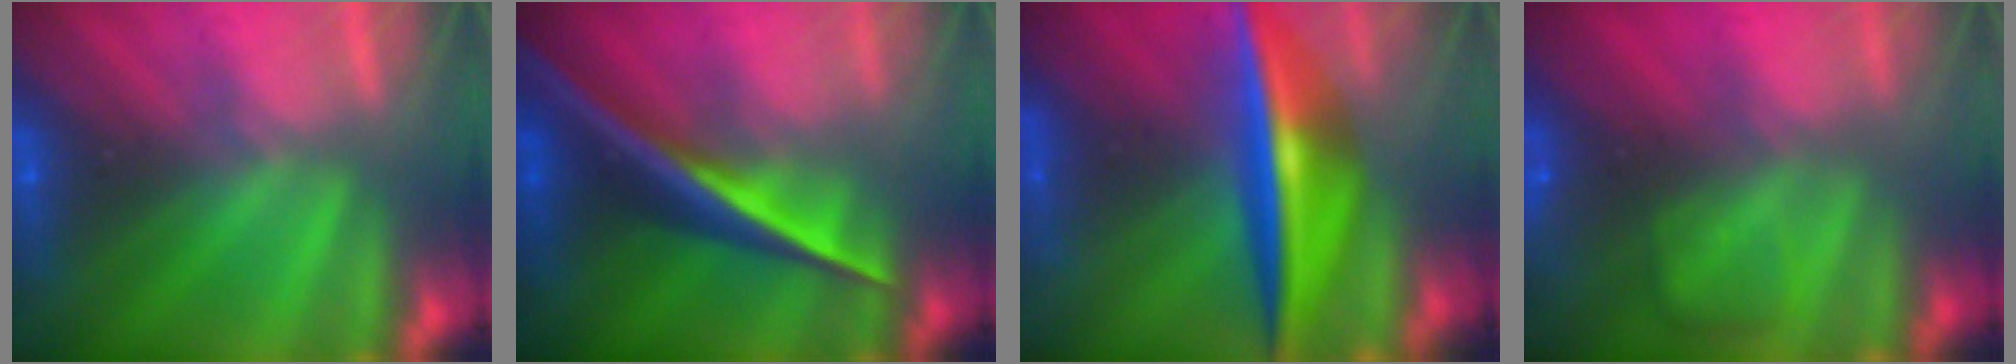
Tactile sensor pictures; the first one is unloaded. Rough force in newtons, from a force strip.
{"total": 2.6}
{"total": 7.5}
{"total": 8.8}